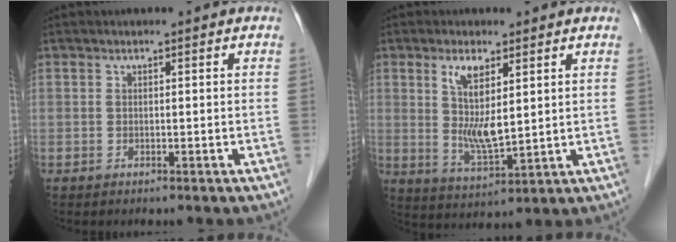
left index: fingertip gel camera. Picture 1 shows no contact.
{"total": 7.0, "force": [2.5, 1.7, 6.3], "torque": [-0.124, -0.007, 0.053]}